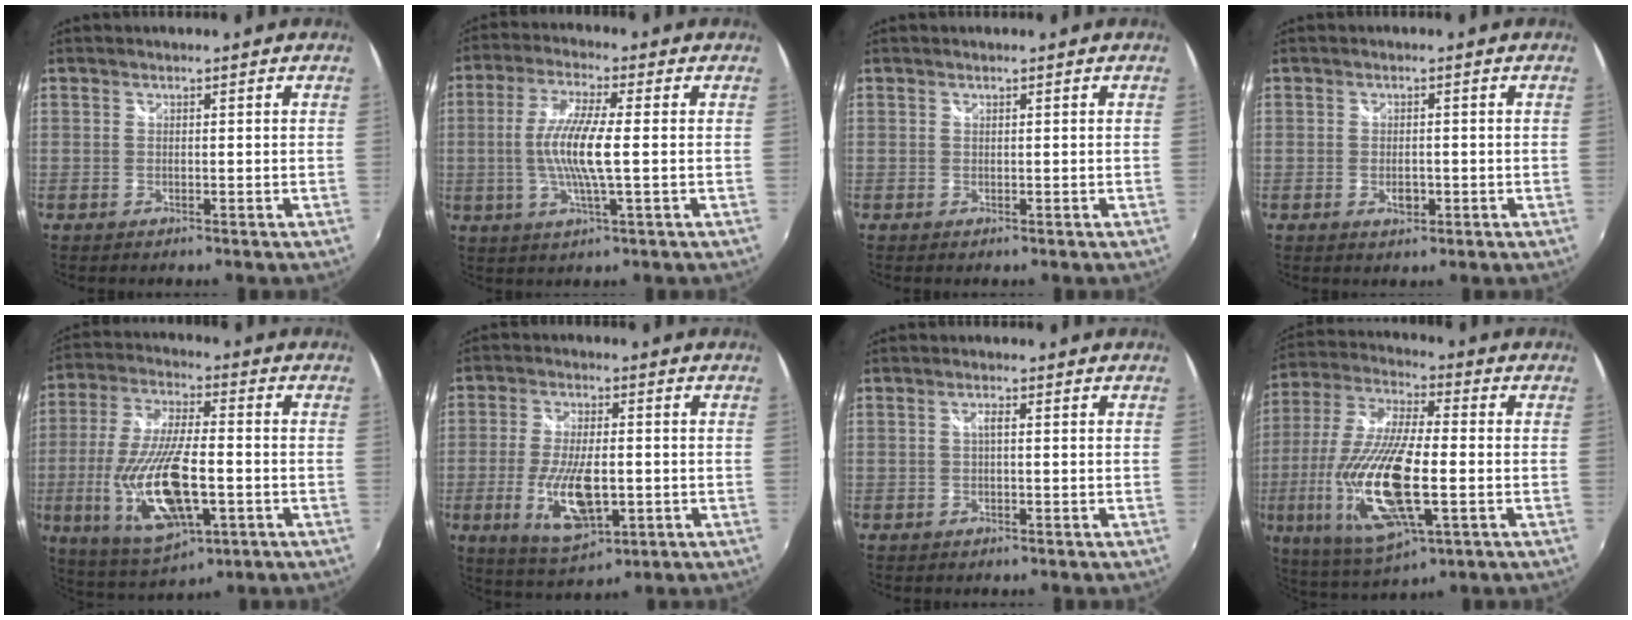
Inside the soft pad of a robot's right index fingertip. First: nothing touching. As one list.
[{"total": 9.9, "force": [-0.7, 1.1, 9.8], "torque": [-0.195, -0.003, -0.016]}, {"total": 0.0}, {"total": 2.6, "force": [-0.9, 1.5, 1.9], "torque": [-0.032, -0.003, -0.014]}, {"total": 18.7, "force": [-4.6, 6.8, 16.8], "torque": [-0.351, -0.022, -0.072]}, {"total": 11.9, "force": [-2.7, 4.8, 10.6], "torque": [-0.210, -0.017, -0.044]}, {"total": 1.2, "force": [0.0, 0.2, 1.2], "torque": [-0.021, 0.004, -0.003]}, {"total": 21.1, "force": [-5.0, 6.3, 19.5], "torque": [-0.406, -0.028, -0.090]}]